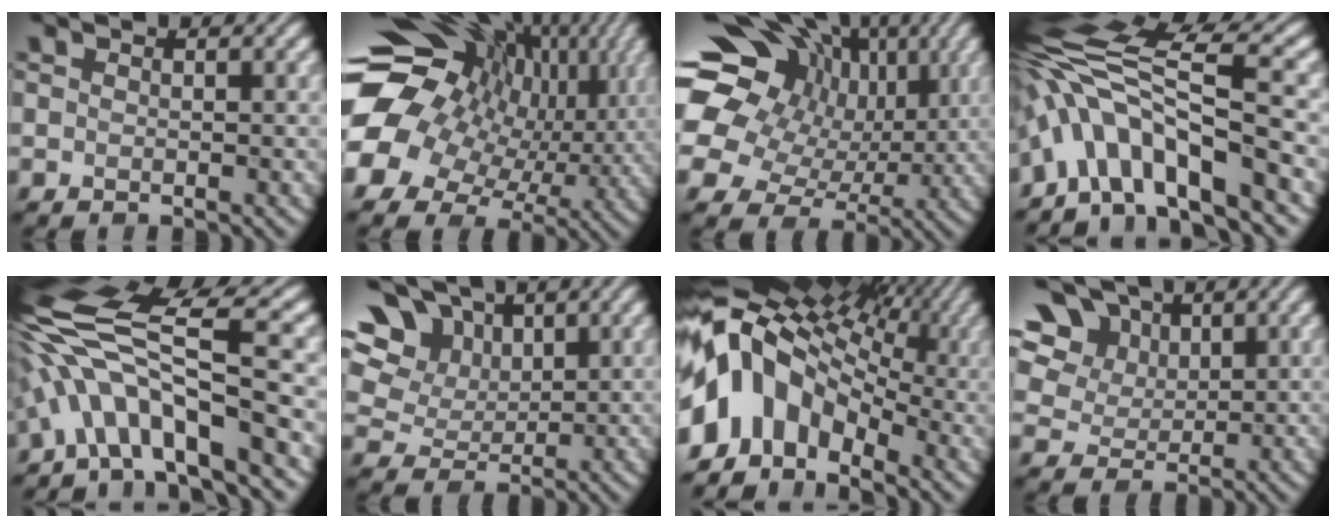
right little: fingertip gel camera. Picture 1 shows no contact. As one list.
[{"total": 18.9, "force": [2.9, 14.7, 11.6], "torque": [-0.233, 0.013, 0.046]}, {"total": 19.6, "force": [7.1, 15.6, 9.6], "torque": [-0.203, 0.042, 0.083]}, {"total": 11.4, "force": [-3.3, 3.6, 10.3], "torque": [-0.178, 0.030, -0.058]}, {"total": 11.8, "force": [-2.3, 3.4, 11.1], "torque": [-0.199, 0.026, -0.045]}, {"total": 16.3, "force": [7.8, 11.7, 8.1], "torque": [-0.192, 0.045, 0.136]}, {"total": 11.1, "force": [-1.7, 7.8, 7.6], "torque": [-0.138, 0.019, -0.052]}, {"total": 12.0, "force": [6.0, 8.7, 5.8], "torque": [-0.139, 0.036, 0.100]}]